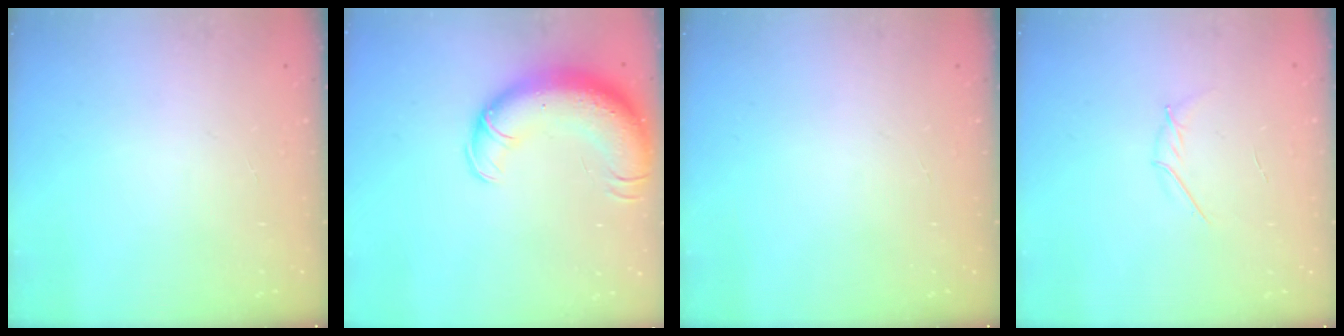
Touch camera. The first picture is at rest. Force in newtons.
{"total": 16.2, "press": 15.7, "slide": 3.9}
{"total": 0.0}
{"total": 3.6, "press": 3.5, "slide": 0.9}